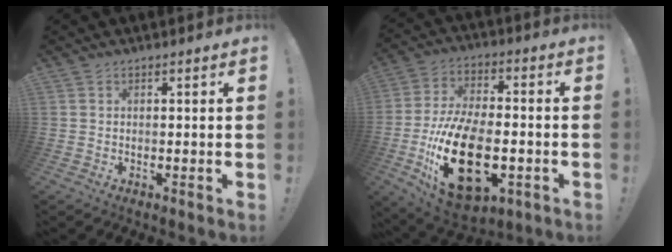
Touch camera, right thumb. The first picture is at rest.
{"total": 25.1, "force": [-6.9, 14.1, 19.6], "torque": [-0.385, 0.036, -0.099]}